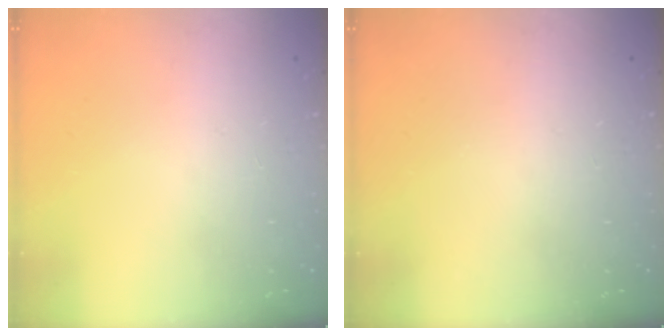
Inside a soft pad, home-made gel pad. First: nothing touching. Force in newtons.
{"total": 0.0}